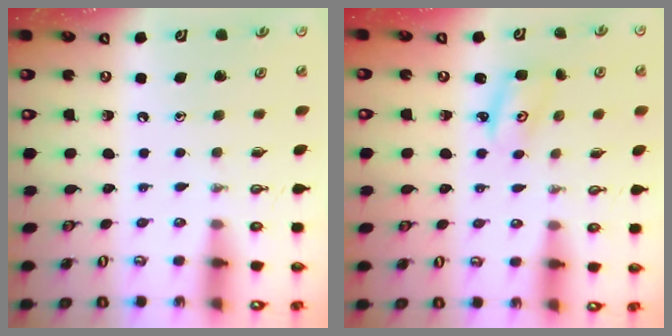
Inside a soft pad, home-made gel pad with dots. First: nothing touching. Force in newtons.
{"total": 2.8, "press": 2.8, "slide": 0.2}